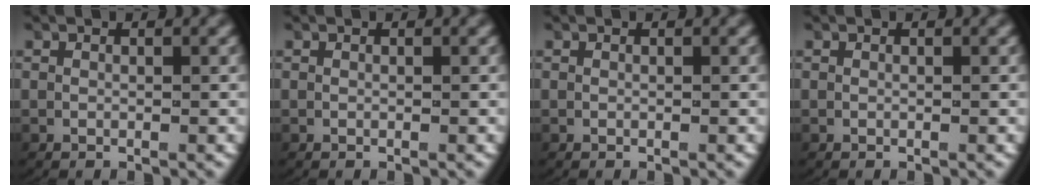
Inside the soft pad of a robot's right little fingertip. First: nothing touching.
{"total": 0.0}
{"total": 0.0}
{"total": 0.0}